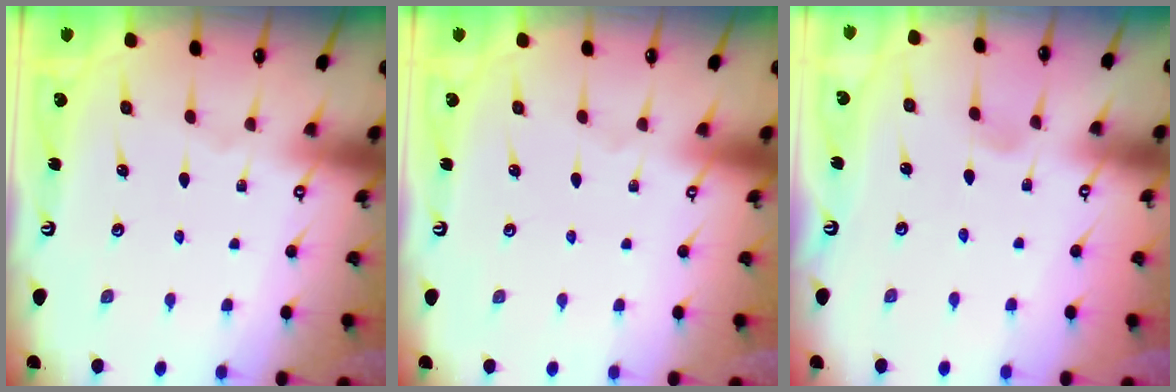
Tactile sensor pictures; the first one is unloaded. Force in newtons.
{"total": 0.0}
{"total": 2.8, "press": 2.8, "slide": 0.4}